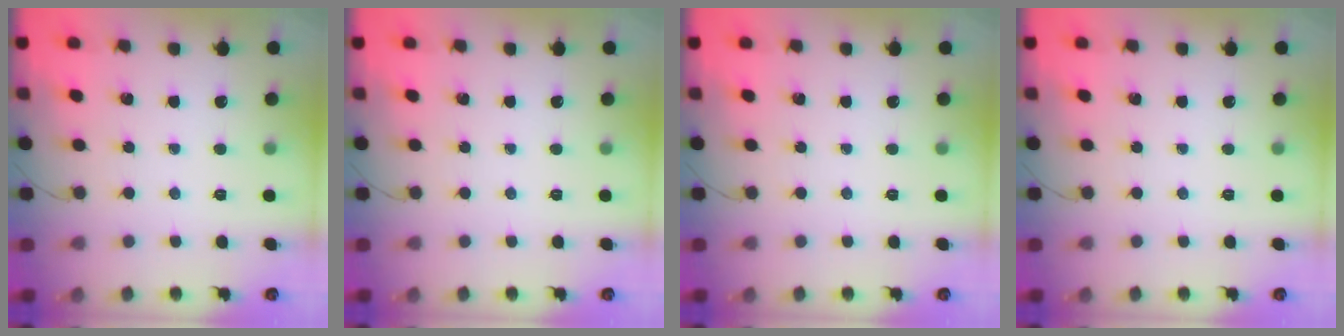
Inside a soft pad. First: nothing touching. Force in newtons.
{"total": 0.0}
{"total": 0.0}
{"total": 0.0}